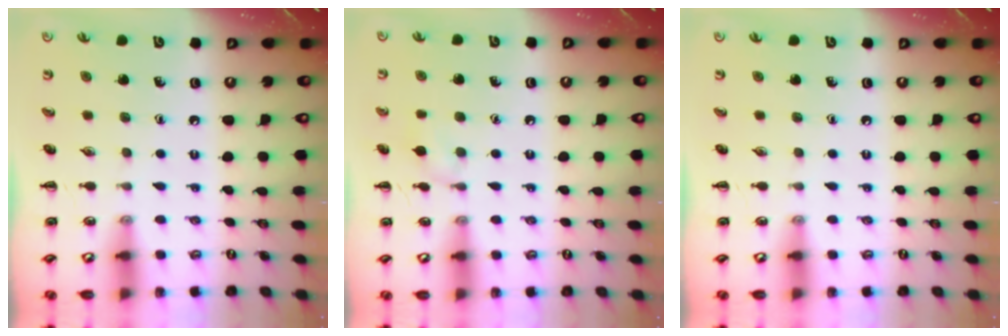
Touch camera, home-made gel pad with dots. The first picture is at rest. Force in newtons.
{"total": 6.5, "press": 6.1, "slide": 2.2}
{"total": 0.0}